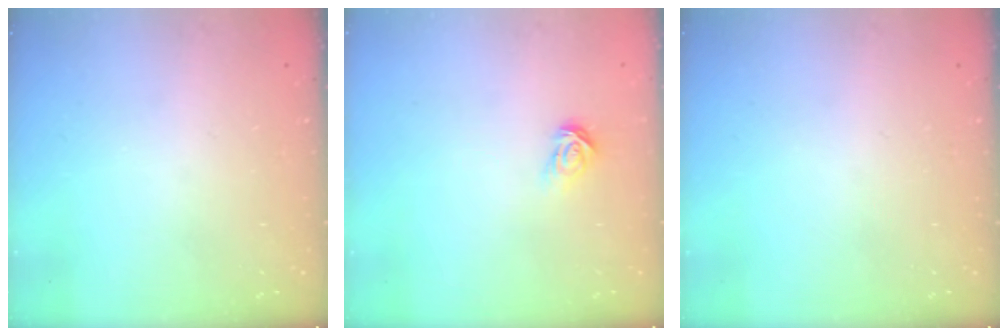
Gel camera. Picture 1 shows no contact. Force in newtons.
{"total": 3.9, "press": 3.9, "slide": 0.1}
{"total": 0.0}